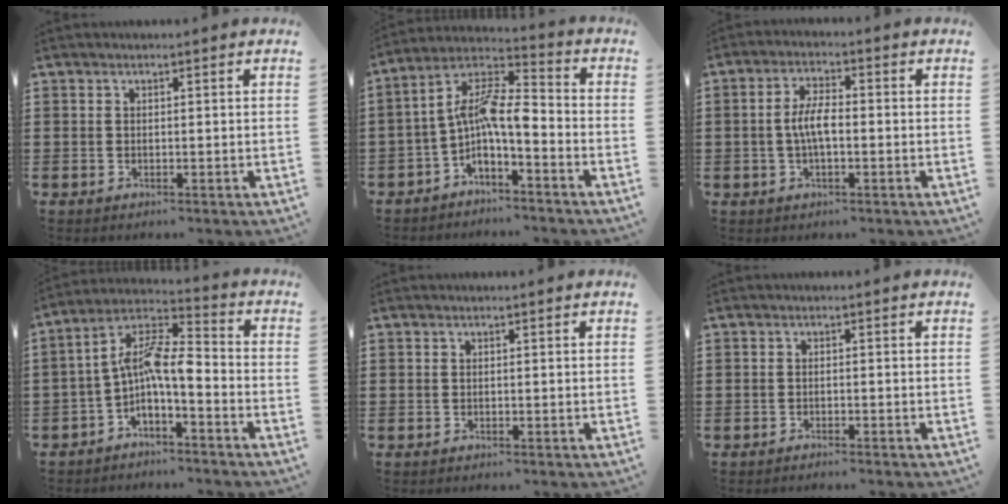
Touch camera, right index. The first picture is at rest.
{"total": 8.5, "force": [-1.9, 2.9, 7.7], "torque": [-0.163, -0.006, -0.041]}
{"total": 4.8, "force": [-0.6, 1.9, 4.4], "torque": [-0.093, 0.002, -0.016]}
{"total": 8.4, "force": [-1.2, 2.8, 7.9], "torque": [-0.174, -0.009, -0.031]}
{"total": 0.0}
{"total": 0.9, "force": [-0.9, -0.2, 0.0], "torque": [-0.001, 0.000, -0.018]}